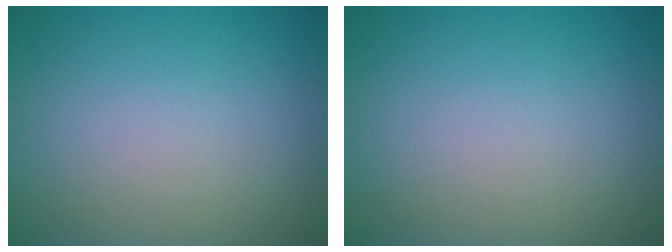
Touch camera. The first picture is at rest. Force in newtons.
{"total": 0.0}